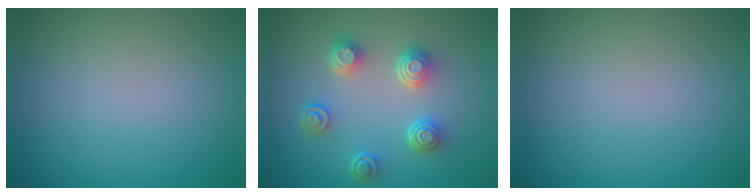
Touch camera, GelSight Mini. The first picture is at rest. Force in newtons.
{"total": 4.4, "press": 3.3, "slide": 3.0}
{"total": 0.0}